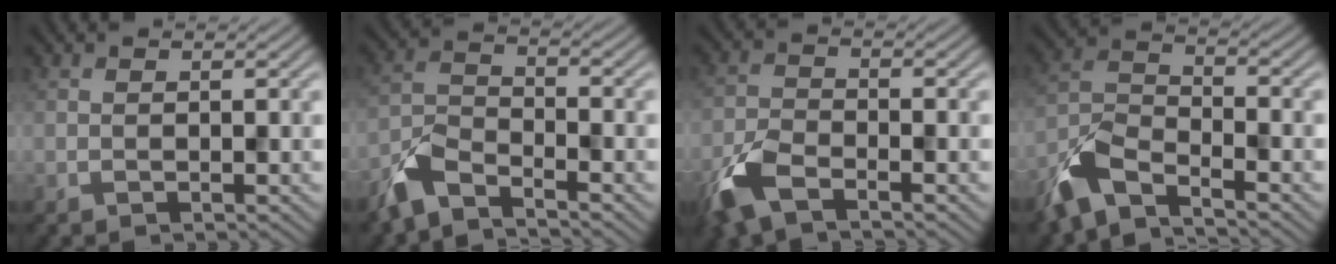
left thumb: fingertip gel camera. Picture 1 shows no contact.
{"total": 5.7, "force": [-4.7, 1.7, 2.9], "torque": [-0.067, -0.006, -0.110]}
{"total": 5.9, "force": [-4.0, 2.3, 3.7], "torque": [-0.088, -0.010, -0.093]}
{"total": 7.6, "force": [-5.9, 2.3, 4.3], "torque": [-0.095, -0.005, -0.137]}